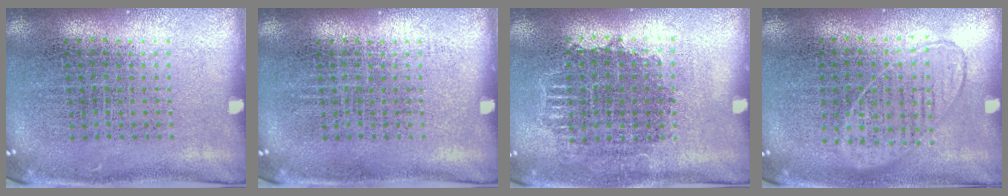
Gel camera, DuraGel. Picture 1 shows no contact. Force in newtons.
{"total": 0.0}
{"total": 0.9, "press": 0.8, "slide": 0.2}
{"total": 0.9, "press": 0.8, "slide": 0.4}